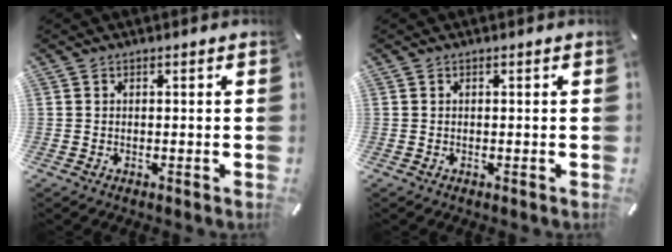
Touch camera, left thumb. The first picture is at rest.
{"total": 0.0}